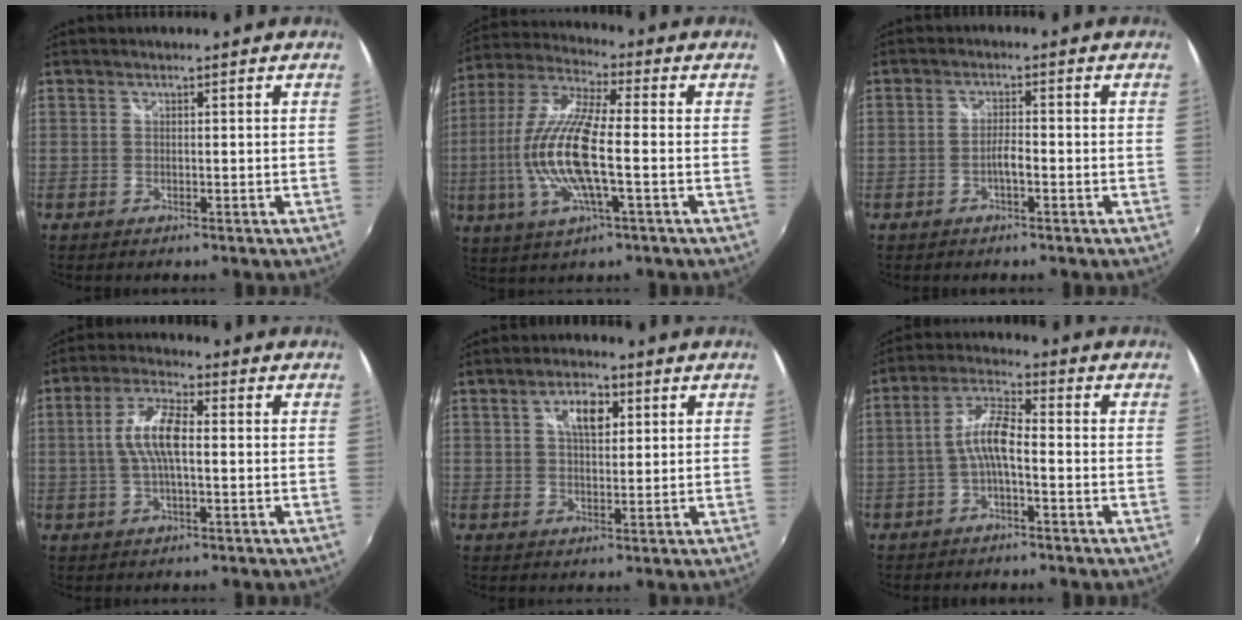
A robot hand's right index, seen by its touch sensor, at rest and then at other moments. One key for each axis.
{"total": 16.3, "fx": -2.5, "fy": 3.8, "fz": 15.7, "tx": -0.314, "ty": -0.006, "tz": -0.052}
{"total": 2.4, "fx": -1.1, "fy": 0.3, "fz": 2.1, "tx": -0.042, "ty": 0.004, "tz": -0.022}
{"total": 8.0, "fx": 0.0, "fy": 2.6, "fz": 7.6, "tx": -0.152, "ty": 0.010, "tz": 0.000}
{"total": 5.7, "fx": 2.0, "fy": 2.9, "fz": 4.5, "tx": -0.074, "ty": 0.014, "tz": 0.033}
{"total": 6.5, "fx": -1.7, "fy": 1.6, "fz": 6.1, "tx": -0.131, "ty": 0.016, "tz": -0.035}